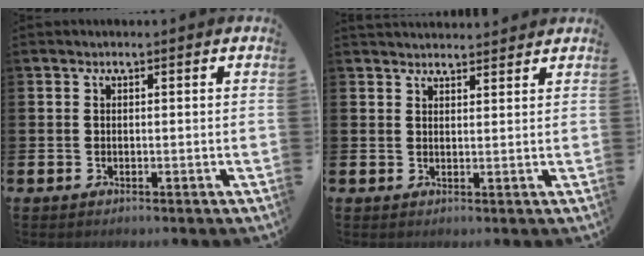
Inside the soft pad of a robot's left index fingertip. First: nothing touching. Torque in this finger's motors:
{"motor_torque": [0.97, -1.17, 0.04, 0.01]}